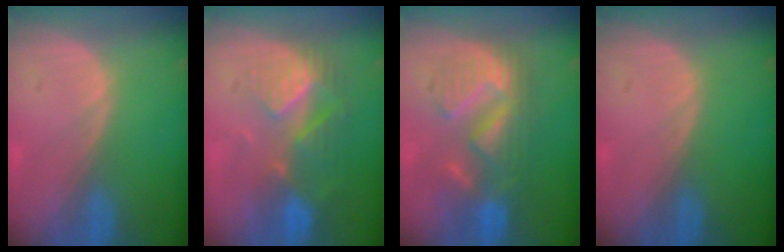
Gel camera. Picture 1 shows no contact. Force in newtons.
{"total": 9.1, "press": 7.9, "slide": 4.5}
{"total": 8.9, "press": 8.9, "slide": 0.0}
{"total": 0.0}